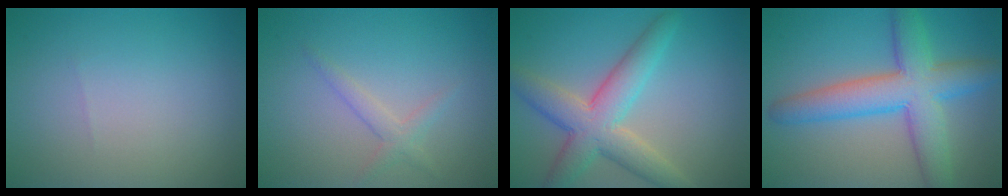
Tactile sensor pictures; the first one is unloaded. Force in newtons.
{"total": 1.6, "press": 1.6, "slide": 0.1}
{"total": 6.2, "press": 6.2, "slide": 0.2}
{"total": 7.6, "press": 7.6, "slide": 0.1}